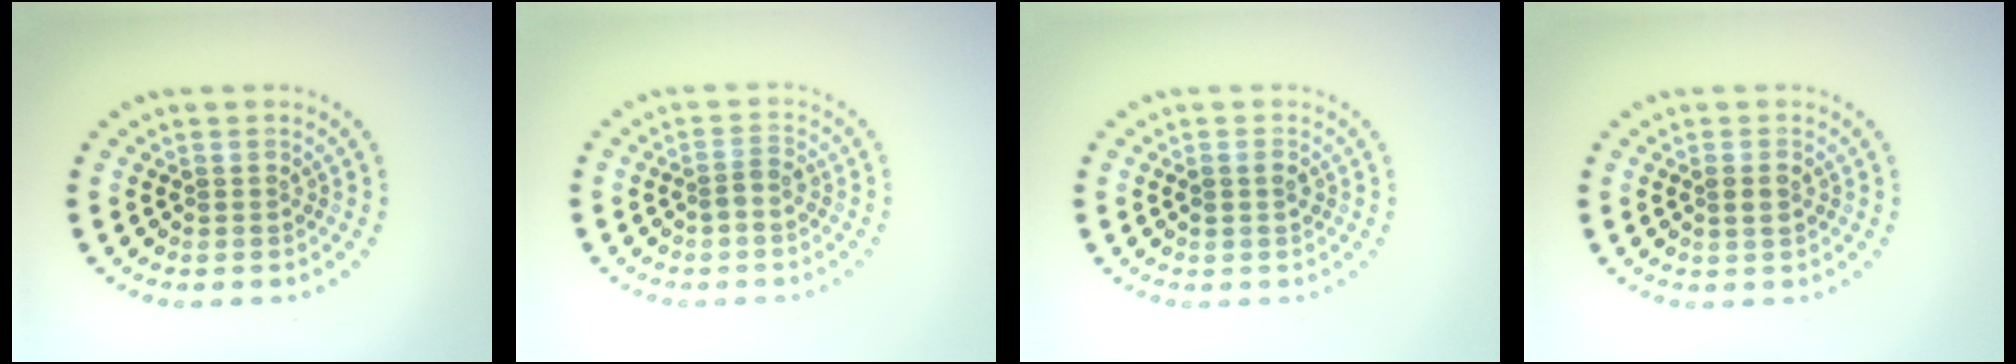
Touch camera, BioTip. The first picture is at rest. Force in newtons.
{"total": 1.2, "press": 0.9, "slide": 0.8}
{"total": 1.1, "press": 1.0, "slide": 0.4}
{"total": 1.2, "press": 1.2, "slide": 0.4}